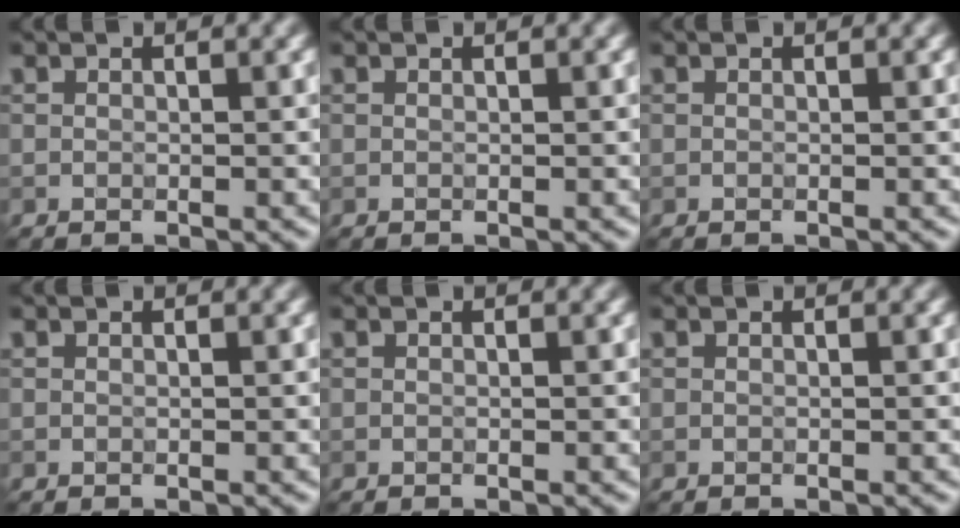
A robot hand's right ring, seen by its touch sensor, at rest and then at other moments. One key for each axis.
{"total": 0.0}
{"total": 0.0}
{"total": 0.0}
{"total": 0.0}
{"total": 0.0}